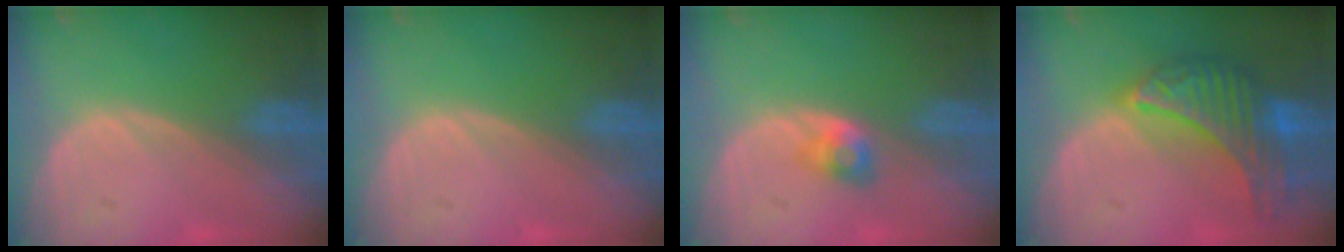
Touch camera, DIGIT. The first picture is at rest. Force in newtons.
{"total": 0.0}
{"total": 2.6, "press": 2.3, "slide": 1.2}
{"total": 9.8, "press": 9.8, "slide": 0.6}